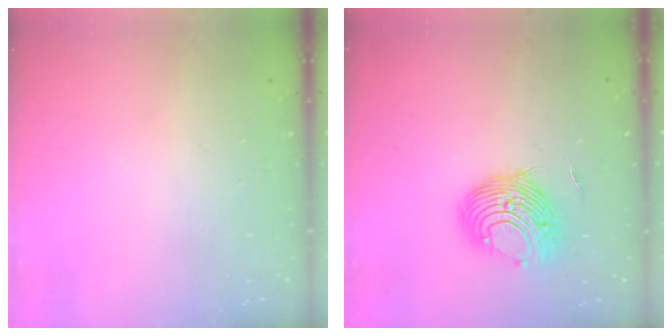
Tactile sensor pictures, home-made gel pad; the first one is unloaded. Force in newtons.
{"total": 13.4, "press": 13.4, "slide": 0.8}